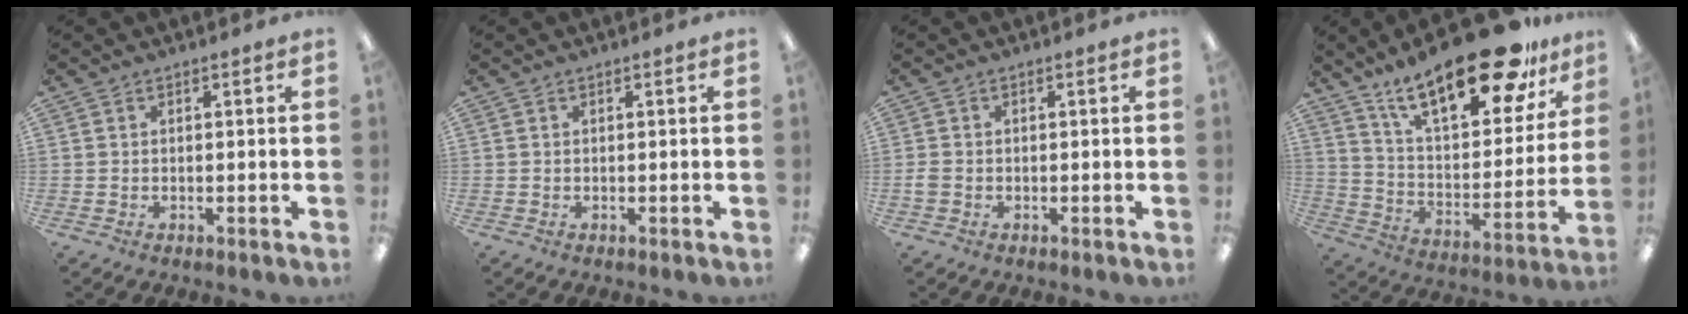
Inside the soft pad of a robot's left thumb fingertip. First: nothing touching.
{"total": 0.0}
{"total": 1.7, "force": [-0.6, 1.2, 1.0], "torque": [-0.016, 0.002, -0.010]}
{"total": 25.3, "force": [17.8, 8.9, 15.5], "torque": [-0.243, -0.109, 0.299]}